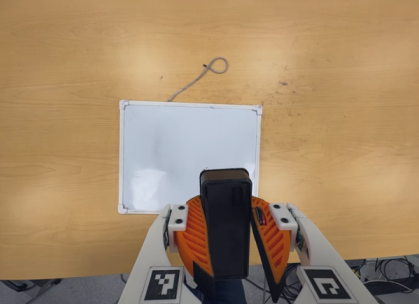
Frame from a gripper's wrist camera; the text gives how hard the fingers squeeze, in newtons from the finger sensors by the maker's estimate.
{"total": 10.5, "left": 10.3, "right": 10.7}